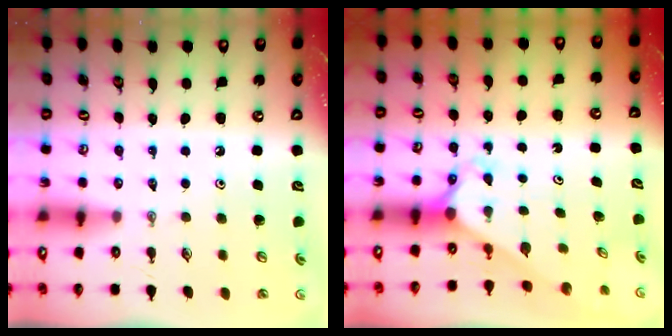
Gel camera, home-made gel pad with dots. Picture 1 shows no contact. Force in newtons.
{"total": 2.2, "press": 2.2, "slide": 0.1}